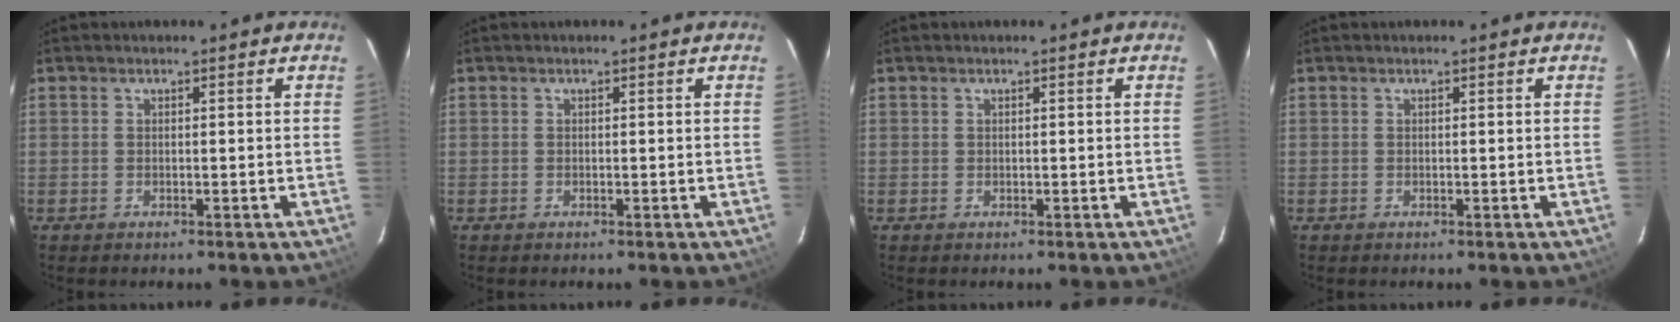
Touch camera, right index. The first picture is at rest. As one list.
[{"total": 0.0}, {"total": 0.0}, {"total": 0.0}]